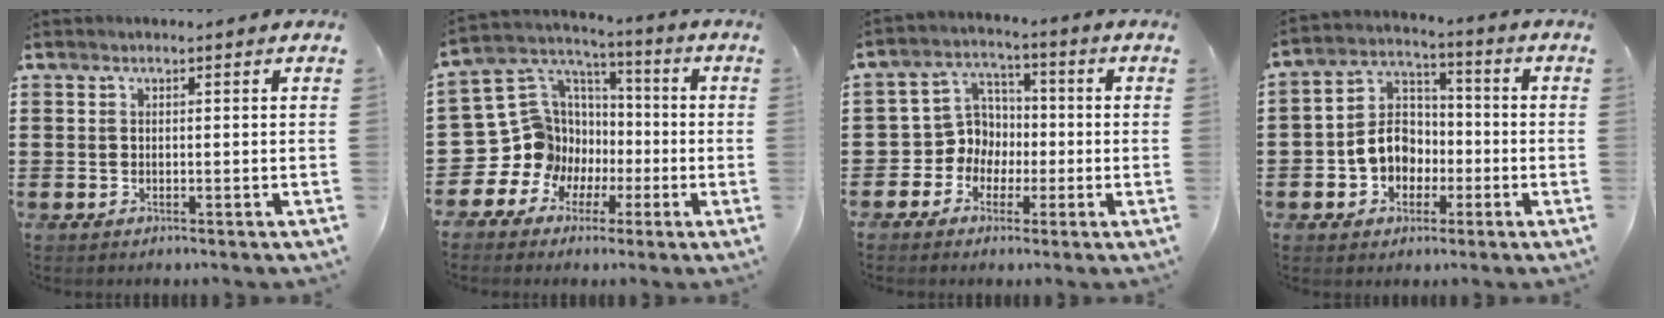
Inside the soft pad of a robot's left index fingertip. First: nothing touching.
{"total": 12.0, "force": [-2.8, 11.5, 1.9], "torque": [-0.102, -0.015, -0.031]}
{"total": 6.6, "force": [-1.4, 6.3, 1.4], "torque": [-0.067, 0.002, -0.031]}
{"total": 7.6, "force": [-2.5, 6.3, 3.4], "torque": [-0.087, 0.020, -0.049]}